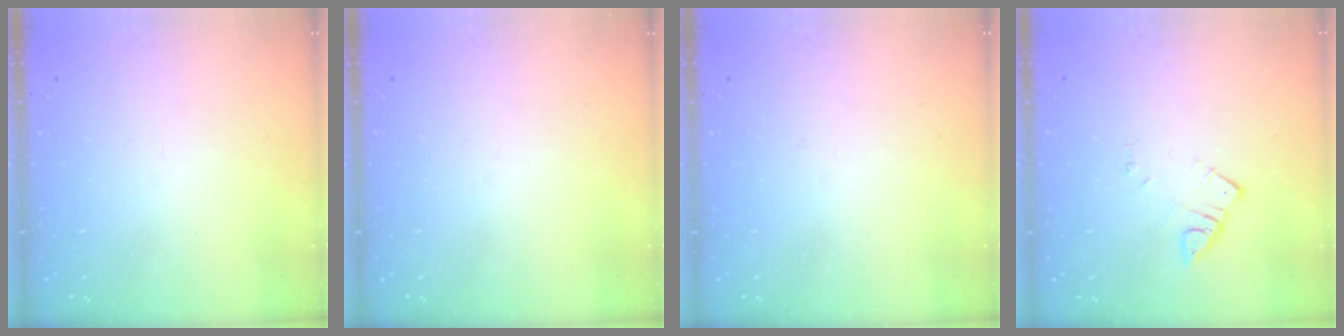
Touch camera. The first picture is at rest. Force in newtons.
{"total": 0.0}
{"total": 2.8, "press": 2.8, "slide": 0.4}
{"total": 2.8, "press": 2.7, "slide": 0.3}